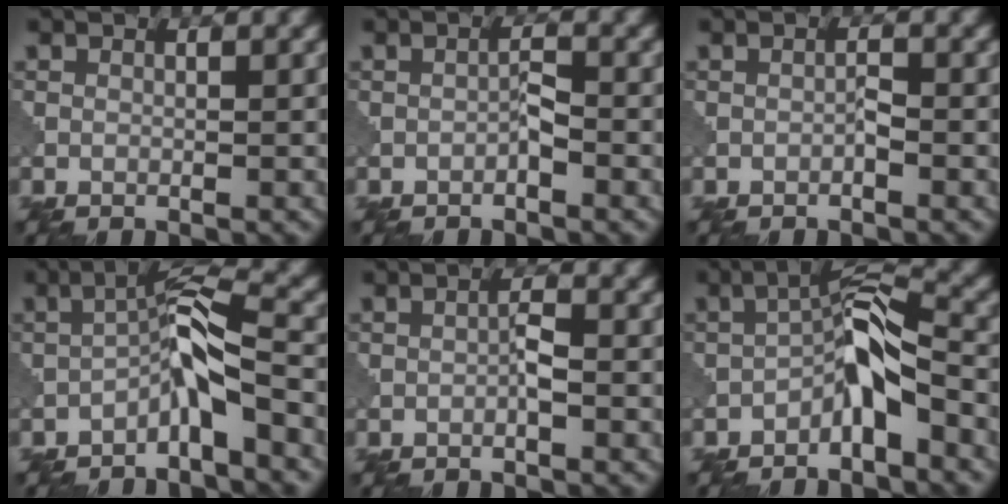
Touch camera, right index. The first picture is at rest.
{"total": 1.1, "force": [-0.7, 0.2, 0.9], "torque": [-0.017, 0.005, -0.012]}
{"total": 0.8, "force": [-0.4, 0.1, 0.6], "torque": [-0.012, 0.003, -0.008]}
{"total": 4.5, "force": [-2.3, 0.8, 3.8], "torque": [-0.068, 0.021, -0.048]}
{"total": 1.3, "force": [-0.5, 0.2, 1.2], "torque": [-0.021, 0.004, -0.009]}
{"total": 5.1, "force": [-2.6, 1.5, 4.1], "torque": [-0.067, 0.022, -0.053]}